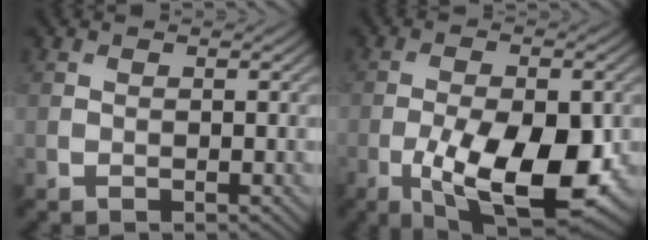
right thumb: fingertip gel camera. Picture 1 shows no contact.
{"total": 13.9, "force": [-4.4, 5.9, 11.8], "torque": [-0.200, -0.026, -0.068]}